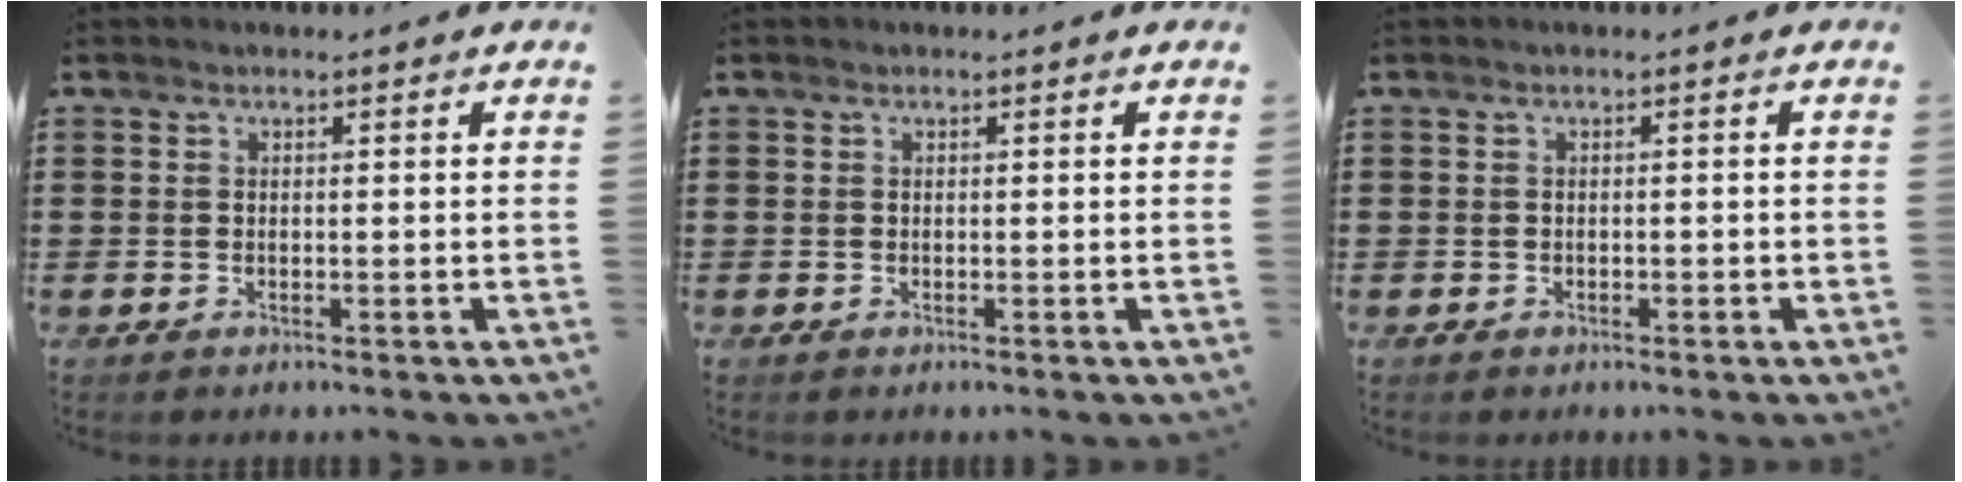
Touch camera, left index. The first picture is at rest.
{"total": 0.0}
{"total": 0.5, "force": [-0.4, 0.2, 0.3], "torque": [-0.008, -0.002, -0.006]}